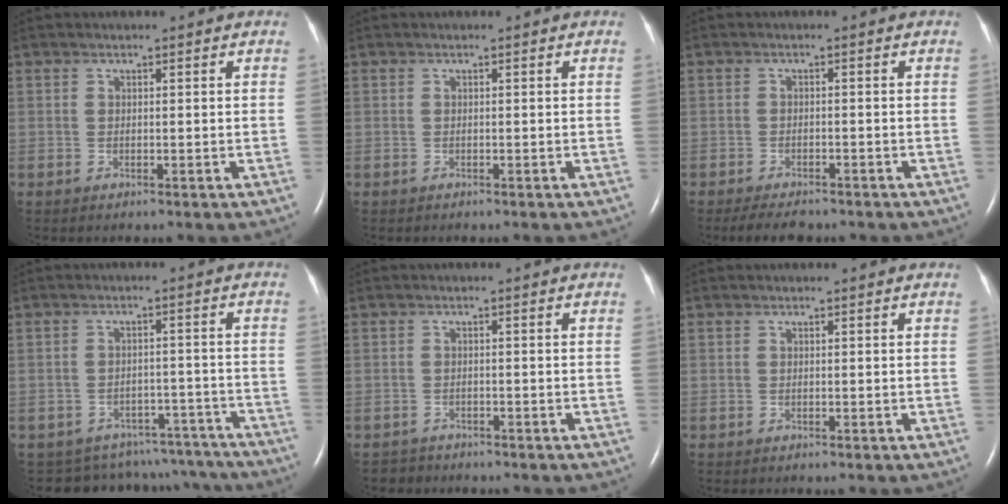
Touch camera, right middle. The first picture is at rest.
{"total": 0.0}
{"total": 4.5, "force": [-3.8, 1.4, 2.0], "torque": [-0.032, -0.008, -0.056]}
{"total": 14.5, "force": [-13.4, 5.5, 1.2], "torque": [-0.020, 0.032, -0.150]}
{"total": 2.1, "force": [-1.8, 0.9, -0.6], "torque": [0.002, 0.000, -0.031]}
{"total": 0.0}